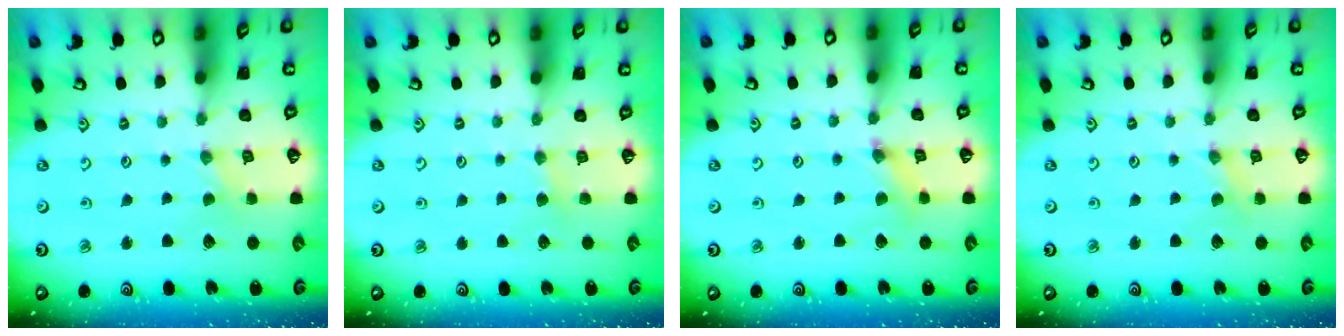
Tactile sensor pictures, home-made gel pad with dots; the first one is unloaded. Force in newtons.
{"total": 2.4, "press": 2.4, "slide": 0.4}
{"total": 2.4, "press": 2.3, "slide": 0.4}
{"total": 1.4, "press": 1.3, "slide": 0.3}